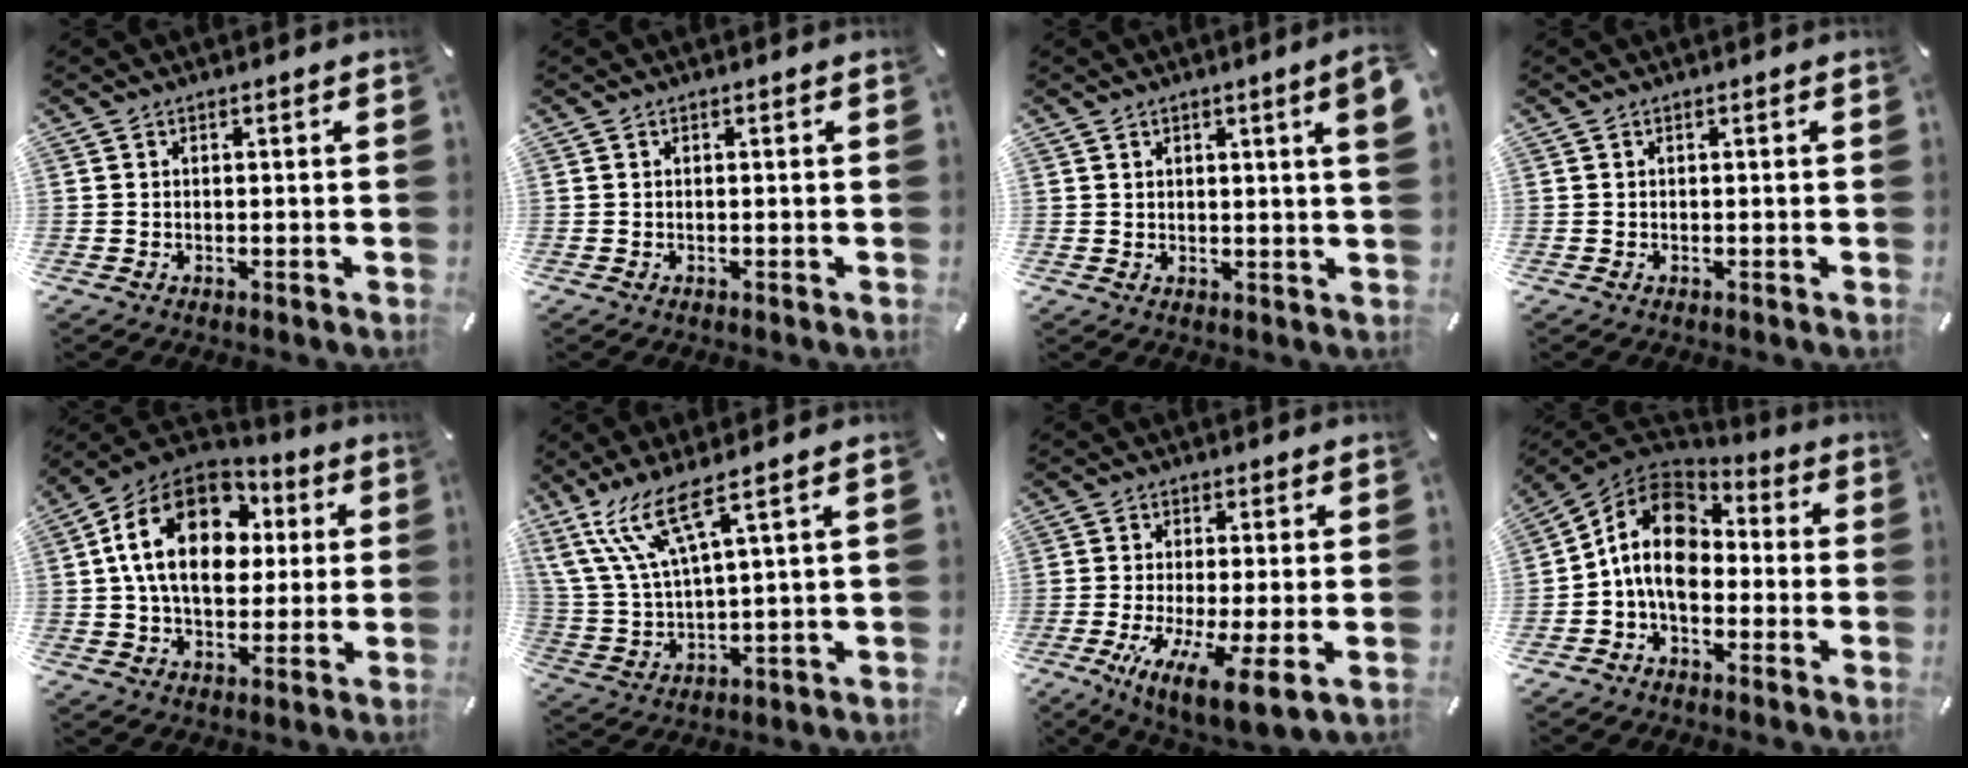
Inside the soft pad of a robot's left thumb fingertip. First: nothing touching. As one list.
[{"total": 0.0}, {"total": 4.2, "force": [1.6, 0.2, 3.9], "torque": [-0.067, -0.004, 0.025]}, {"total": 0.0}, {"total": 19.6, "force": [4.1, 13.7, 13.4], "torque": [-0.255, -0.001, 0.071]}, {"total": 12.9, "force": [7.5, 3.6, 9.9], "torque": [-0.235, -0.028, 0.132]}, {"total": 9.8, "force": [-2.6, 1.6, 9.4], "torque": [-0.188, -0.018, -0.040]}, {"total": 12.5, "force": [-1.6, 8.9, 8.6], "torque": [-0.178, 0.022, -0.033]}]